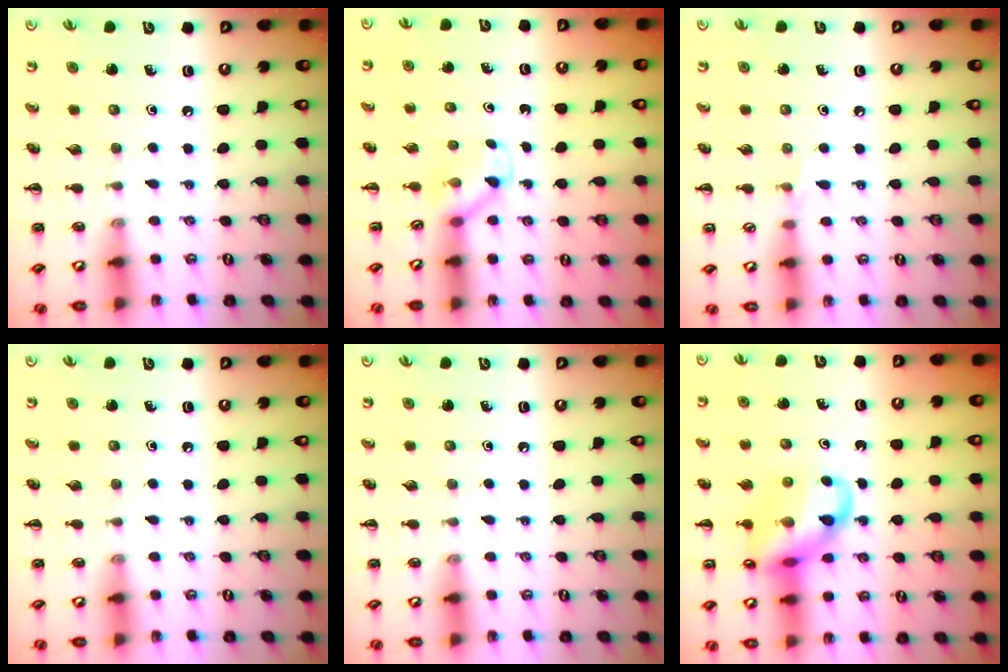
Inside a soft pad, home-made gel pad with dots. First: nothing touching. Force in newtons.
{"total": 2.6, "press": 2.4, "slide": 0.9}
{"total": 3.7, "press": 3.5, "slide": 1.2}
{"total": 0.0}
{"total": 0.0}
{"total": 13.8, "press": 13.6, "slide": 2.1}